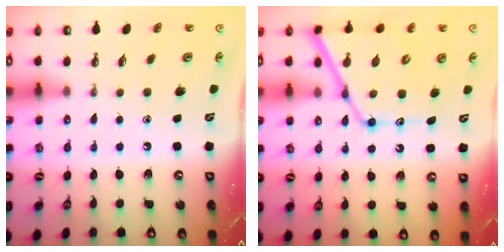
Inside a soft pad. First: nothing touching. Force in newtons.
{"total": 14.8, "press": 14.8, "slide": 1.2}